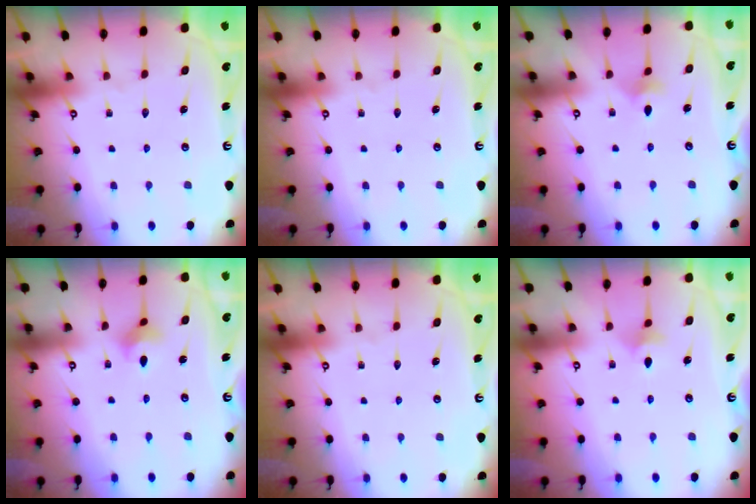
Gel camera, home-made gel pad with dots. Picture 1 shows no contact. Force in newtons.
{"total": 0.0}
{"total": 4.7, "press": 4.6, "slide": 0.7}
{"total": 2.8, "press": 2.8, "slide": 0.1}
{"total": 0.0}
{"total": 5.9, "press": 5.8, "slide": 1.0}